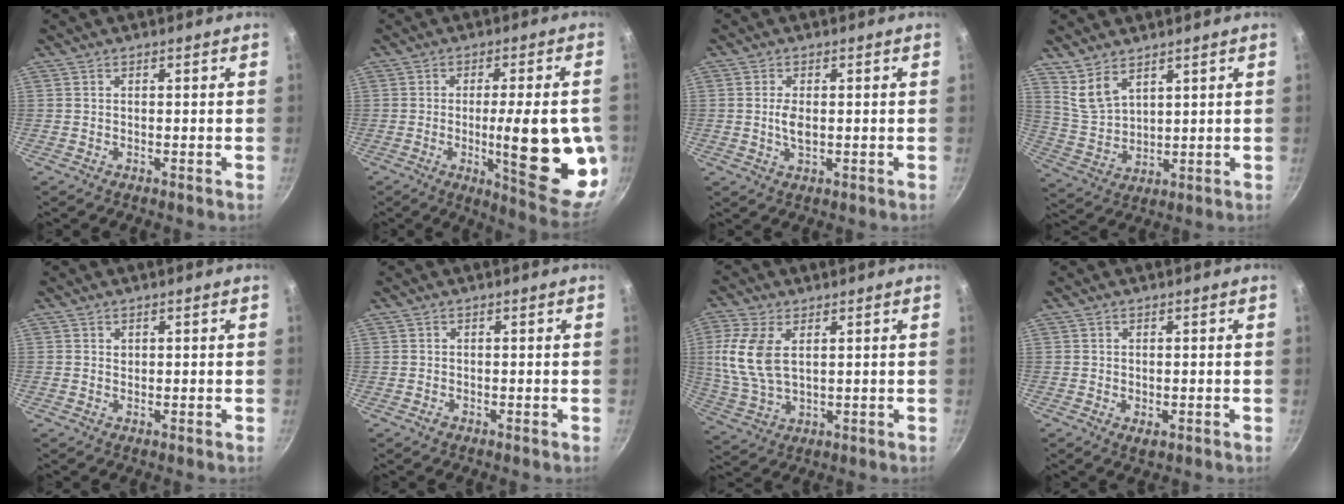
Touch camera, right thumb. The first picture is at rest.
{"total": 20.2, "force": [-2.6, 5.0, 19.4], "torque": [-0.235, -0.014, -0.030]}
{"total": 3.2, "force": [0.1, 1.6, 2.7], "torque": [-0.055, -0.002, 0.002]}
{"total": 6.8, "force": [4.7, 3.2, 3.7], "torque": [-0.066, -0.031, 0.108]}
{"total": 0.7, "force": [0.4, 0.5, 0.2], "torque": [0.000, 0.000, 0.006]}
{"total": 0.7, "force": [-0.4, 0.6, 0.3], "torque": [-0.004, 0.001, -0.005]}
{"total": 11.0, "force": [2.7, 6.1, 8.7], "torque": [-0.188, -0.005, 0.060]}
{"total": 1.7, "force": [-0.3, 1.1, 1.3], "torque": [-0.019, -0.004, -0.002]}